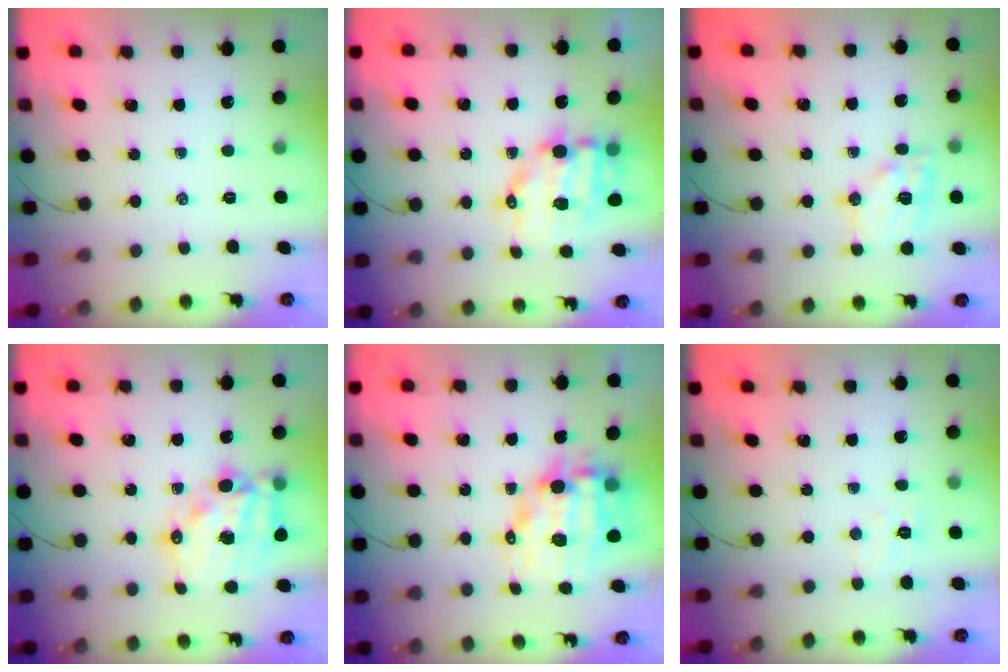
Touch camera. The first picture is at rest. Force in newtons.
{"total": 11.8, "press": 11.6, "slide": 2.2}
{"total": 12.5, "press": 12.4, "slide": 1.3}
{"total": 16.5, "press": 16.1, "slide": 3.4}
{"total": 11.7, "press": 11.2, "slide": 3.1}
{"total": 5.0, "press": 4.8, "slide": 1.1}